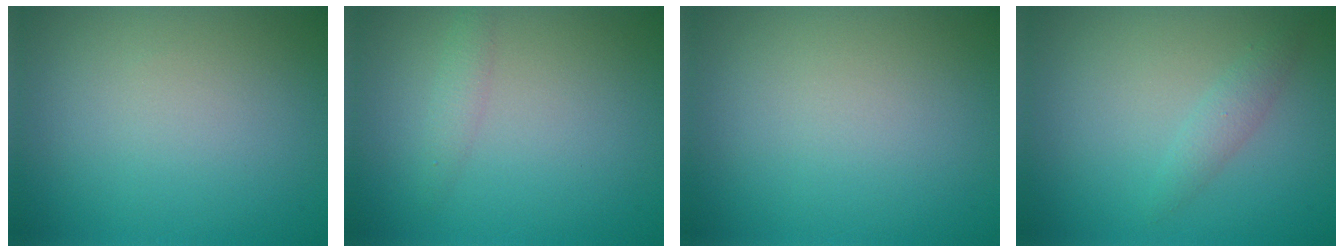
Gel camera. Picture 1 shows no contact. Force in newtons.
{"total": 1.3, "press": 1.3, "slide": 0.0}
{"total": 0.0}
{"total": 1.4, "press": 1.4, "slide": 0.0}